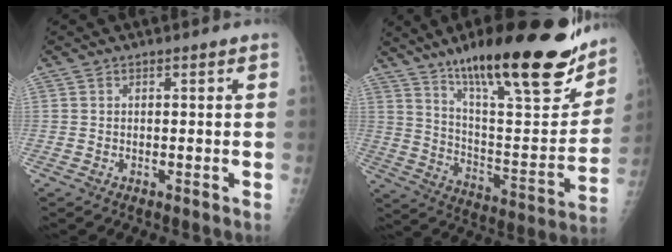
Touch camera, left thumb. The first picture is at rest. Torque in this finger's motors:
{"motor_torque": [0.42, 0.33, 1.44, -1.32, 0.12]}